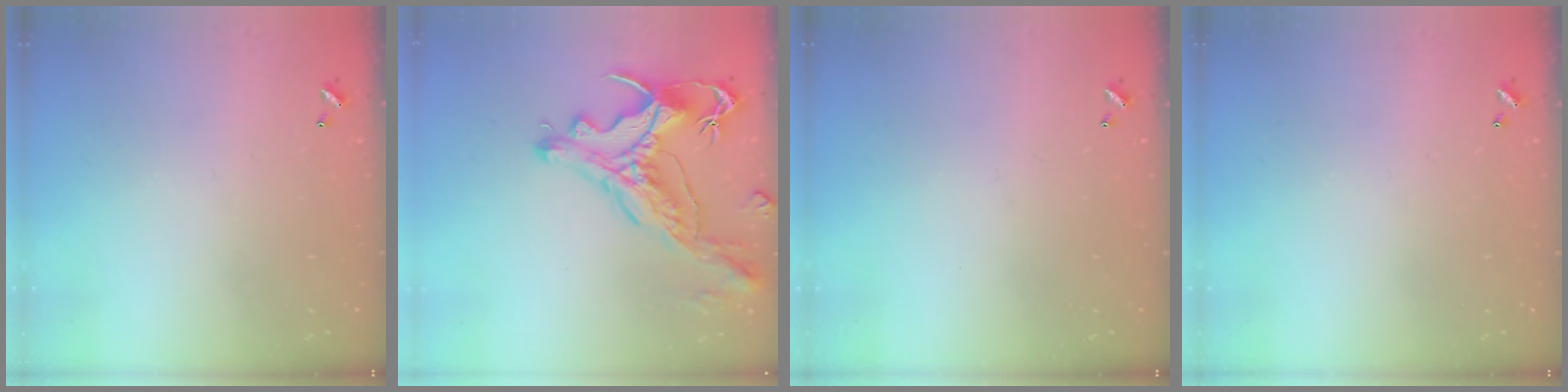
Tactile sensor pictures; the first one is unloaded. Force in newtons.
{"total": 3.1, "press": 2.8, "slide": 1.2}
{"total": 0.0}
{"total": 0.0}